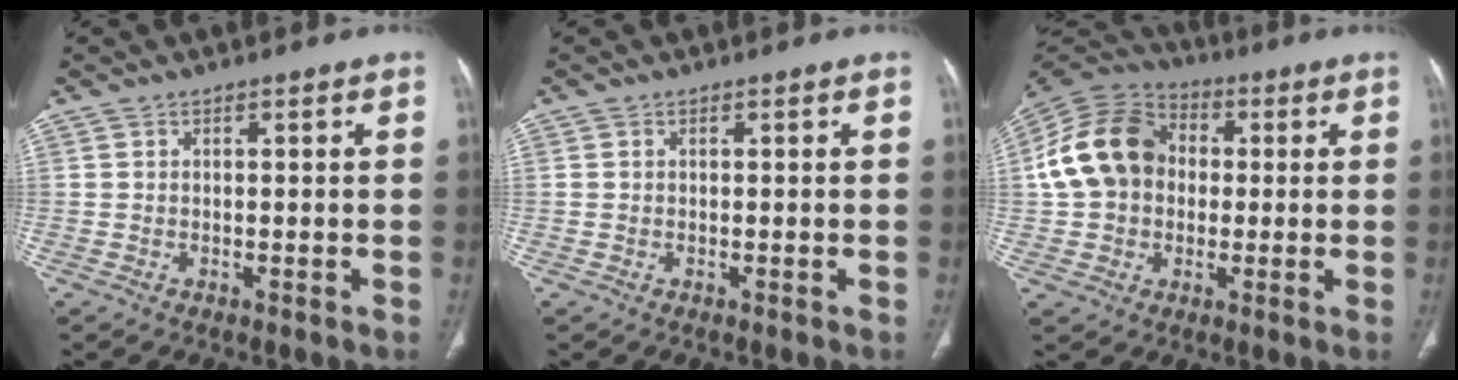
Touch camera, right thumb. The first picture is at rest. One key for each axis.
{"total": 0.0}
{"total": 15.8, "fx": 1.0, "fy": 12.7, "fz": 9.3, "tx": -0.164, "ty": 0.031, "tz": 0.009}